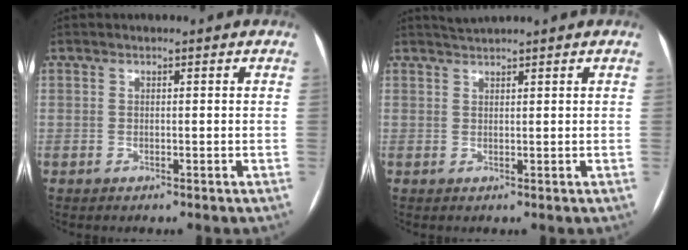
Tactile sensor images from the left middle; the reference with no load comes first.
{"total": 1.5, "force": [1.3, -0.7, 0.0], "torque": [-0.005, 0.001, 0.034]}